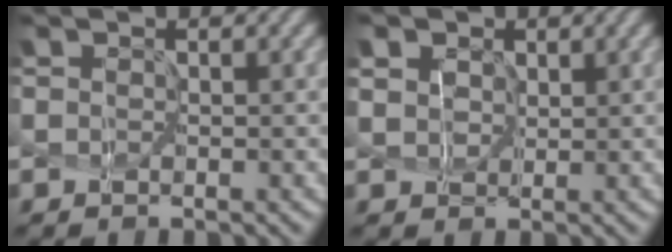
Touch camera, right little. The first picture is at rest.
{"total": 6.9, "force": [3.6, 4.9, 3.2], "torque": [-0.074, 0.021, 0.040]}